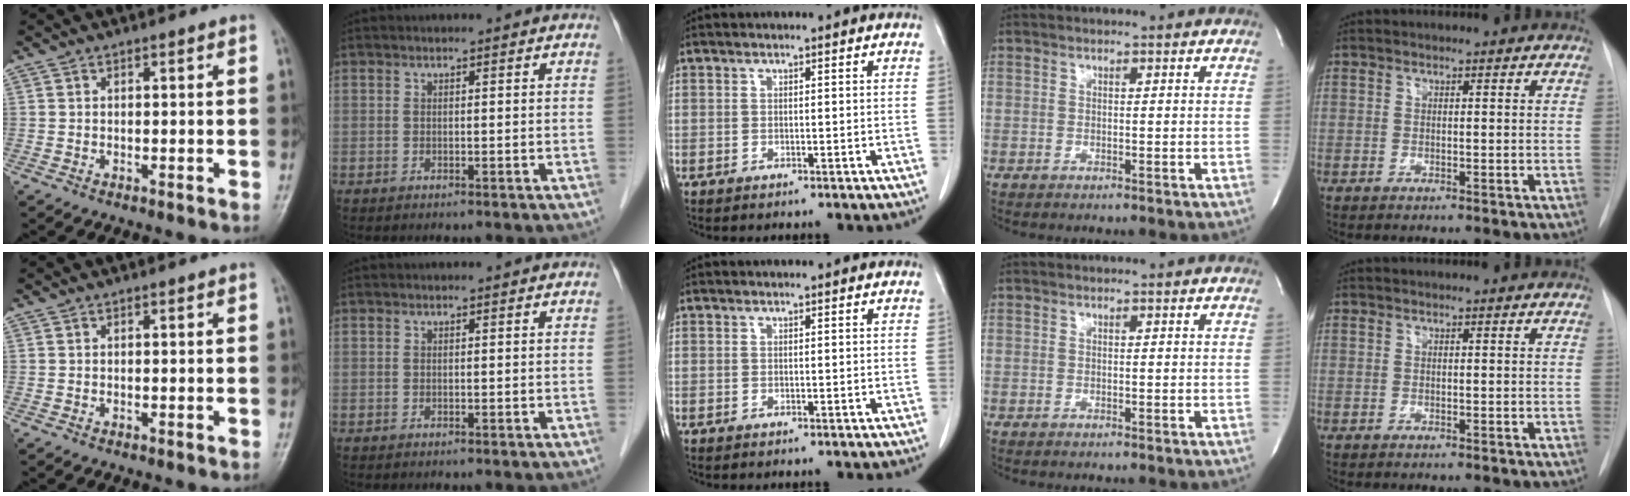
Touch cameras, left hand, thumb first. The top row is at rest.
{}